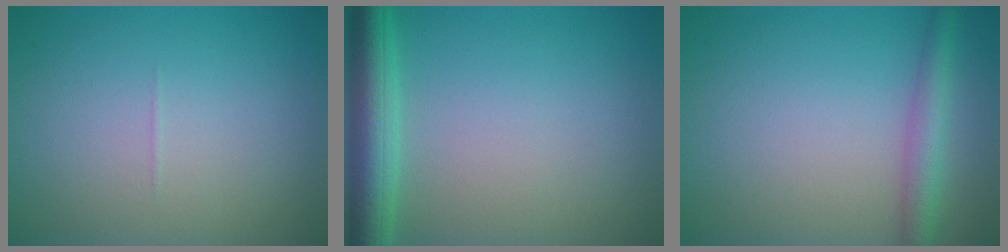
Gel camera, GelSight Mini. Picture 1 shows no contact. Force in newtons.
{"total": 4.9, "press": 4.9, "slide": 0.2}
{"total": 3.0, "press": 3.0, "slide": 0.1}